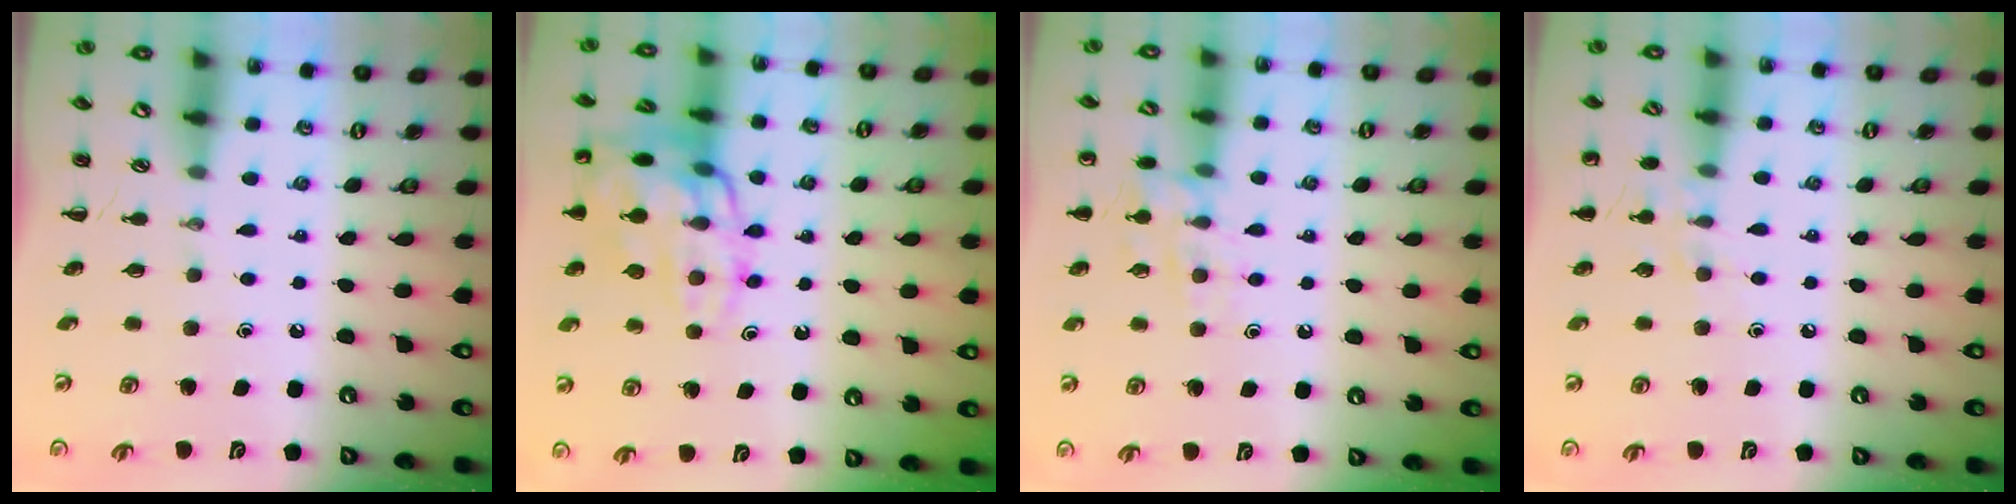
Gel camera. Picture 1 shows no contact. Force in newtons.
{"total": 18.1, "press": 18.1, "slide": 0.8}
{"total": 10.5, "press": 10.5, "slide": 0.6}
{"total": 7.6, "press": 7.3, "slide": 2.1}